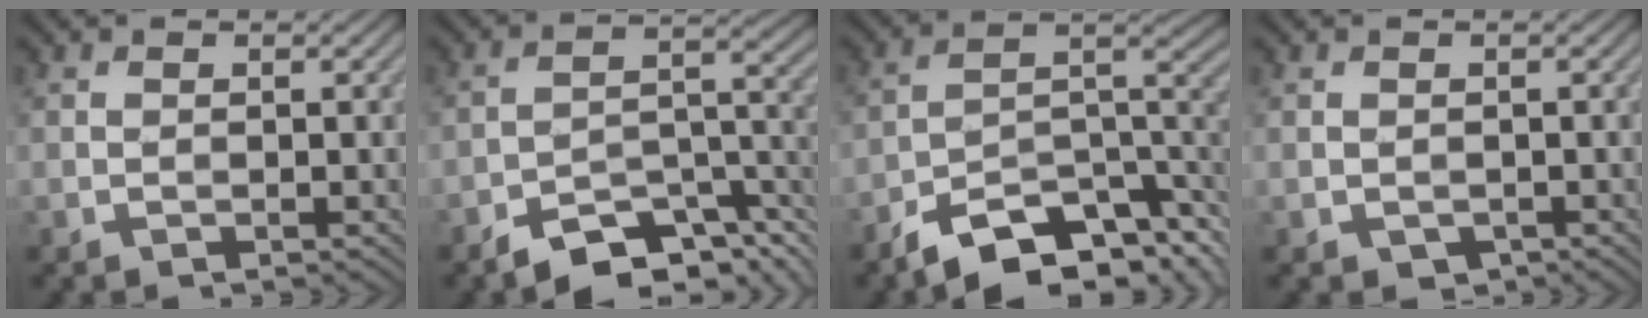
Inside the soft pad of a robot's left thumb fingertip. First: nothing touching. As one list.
[{"total": 9.2, "force": [-6.8, 3.3, 5.4], "torque": [-0.075, -0.002, -0.127]}, {"total": 12.3, "force": [-8.2, 4.6, 7.9], "torque": [-0.114, -0.007, -0.144]}, {"total": 1.0, "force": [-0.4, 0.8, 0.5], "torque": [-0.012, -0.009, -0.004]}]